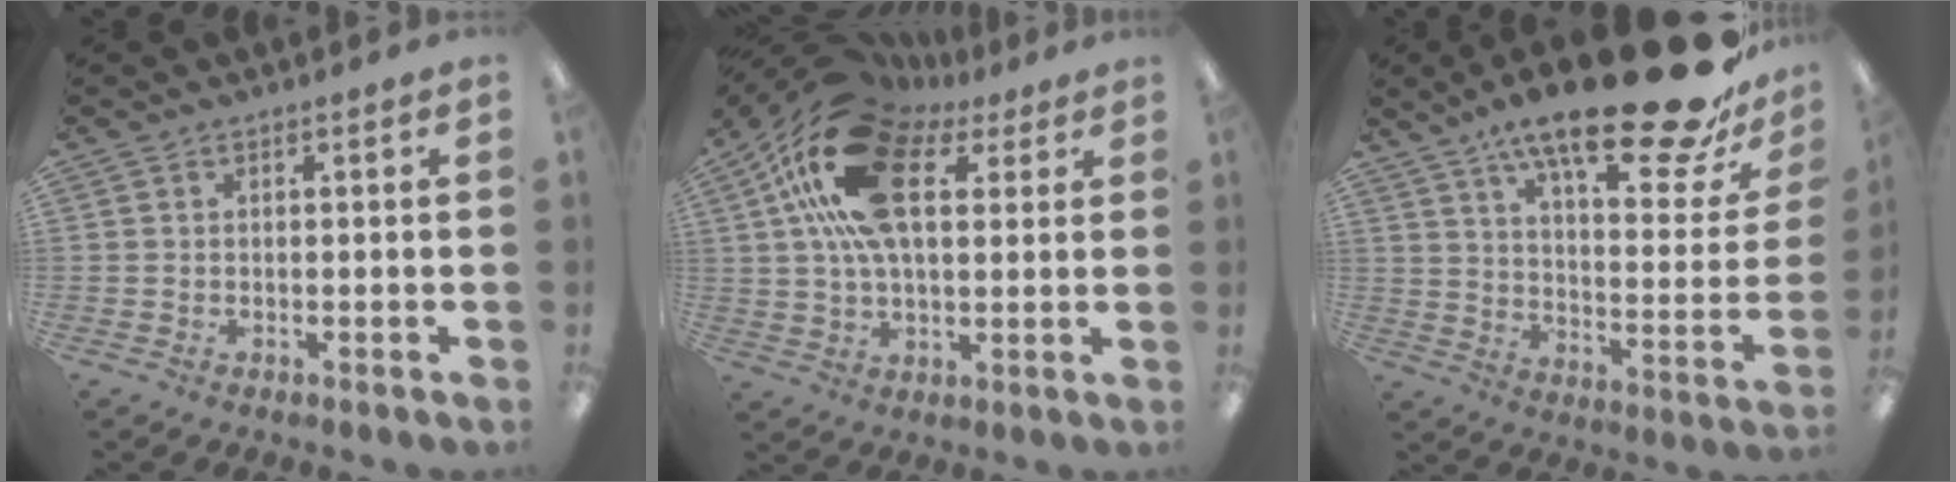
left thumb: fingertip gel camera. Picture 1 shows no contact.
{"total": 22.5, "force": [8.6, 12.4, 16.7], "torque": [-0.320, -0.006, 0.146]}
{"total": 24.8, "force": [17.6, 6.2, 16.4], "torque": [-0.245, -0.122, 0.281]}